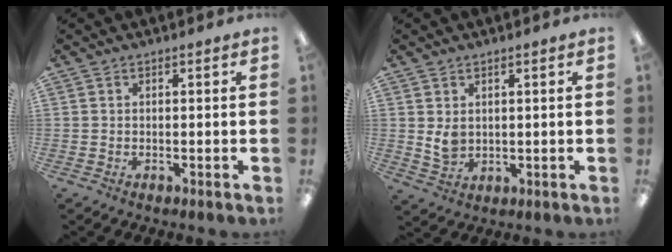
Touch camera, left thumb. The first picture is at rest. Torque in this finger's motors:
{"motor_torque": [0.32, 0.49, 0.34, -0.46, 0.01]}